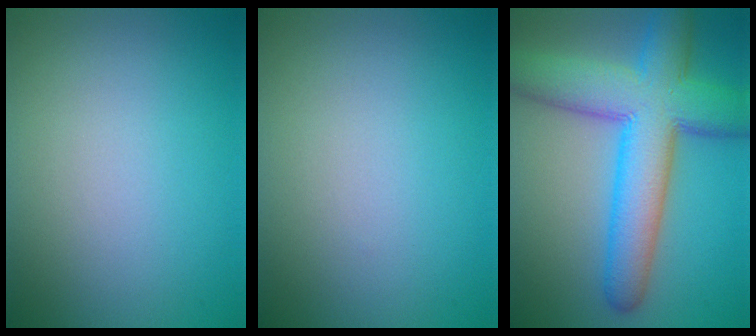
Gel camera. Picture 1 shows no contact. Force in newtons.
{"total": 0.0}
{"total": 10.4, "press": 10.4, "slide": 0.2}